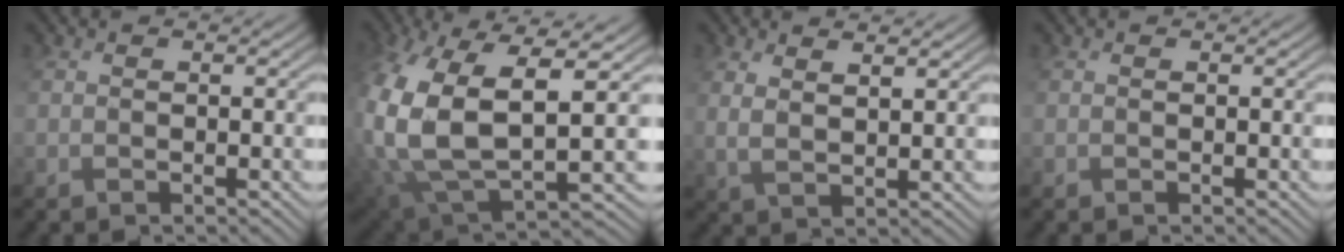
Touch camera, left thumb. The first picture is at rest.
{"total": 15.5, "force": [-0.5, 9.3, 12.5], "torque": [-0.317, -0.043, 0.000]}
{"total": 3.6, "force": [2.5, 0.9, 2.5], "torque": [-0.047, -0.002, 0.052]}
{"total": 0.0}